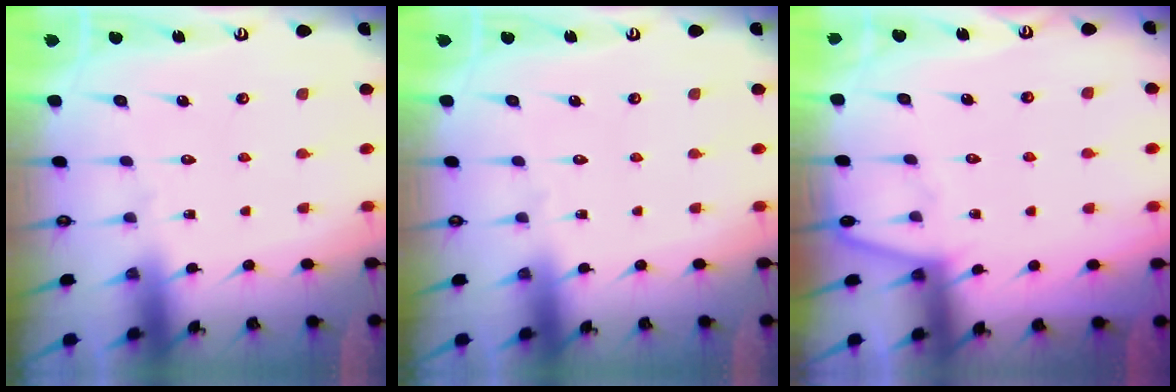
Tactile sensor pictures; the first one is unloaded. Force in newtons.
{"total": 0.0}
{"total": 3.1, "press": 3.1, "slide": 0.4}